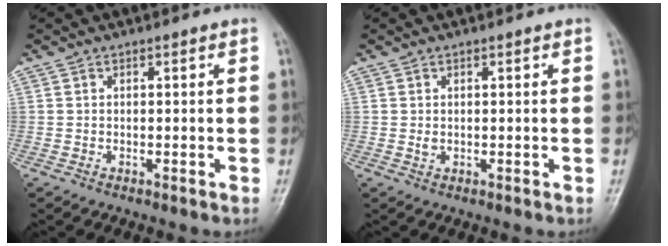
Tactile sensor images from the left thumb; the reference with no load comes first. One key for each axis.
{"total": 1.1, "fx": 0.4, "fy": 0.6, "fz": 0.8, "tx": -0.012, "ty": -0.003, "tz": 0.012}